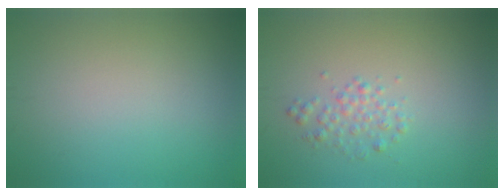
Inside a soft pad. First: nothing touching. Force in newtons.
{"total": 1.7, "press": 1.7, "slide": 0.0}